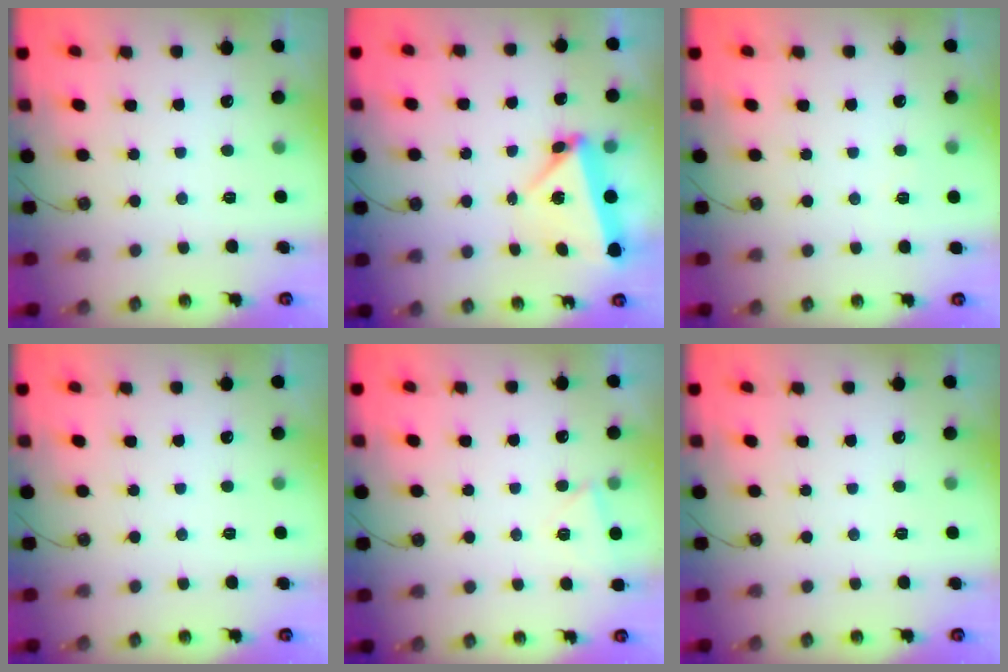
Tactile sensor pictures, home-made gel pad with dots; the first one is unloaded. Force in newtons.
{"total": 5.3, "press": 5.3, "slide": 0.2}
{"total": 3.3, "press": 2.2, "slide": 2.4}
{"total": 0.0}
{"total": 4.2, "press": 3.2, "slide": 2.8}
{"total": 0.0}